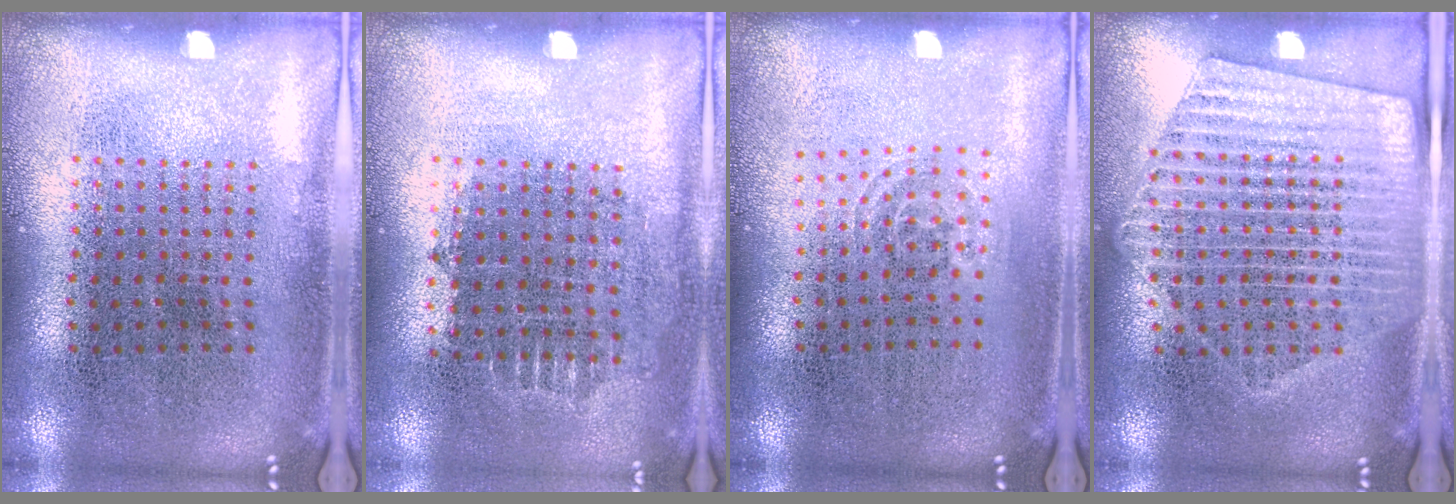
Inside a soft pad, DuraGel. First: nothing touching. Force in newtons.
{"total": 0.7, "press": 0.7, "slide": 0.3}
{"total": 0.8, "press": 0.6, "slide": 0.6}
{"total": 1.8, "press": 1.6, "slide": 0.7}